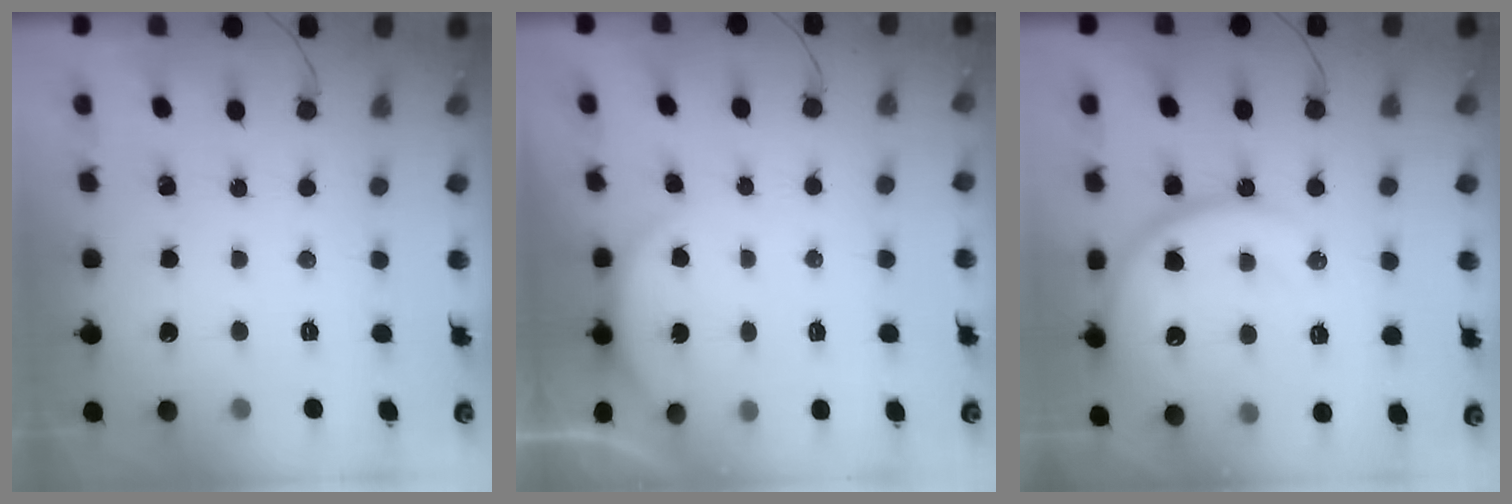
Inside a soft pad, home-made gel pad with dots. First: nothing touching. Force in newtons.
{"total": 2.3, "press": 2.3, "slide": 0.5}
{"total": 17.2, "press": 17.2, "slide": 1.6}